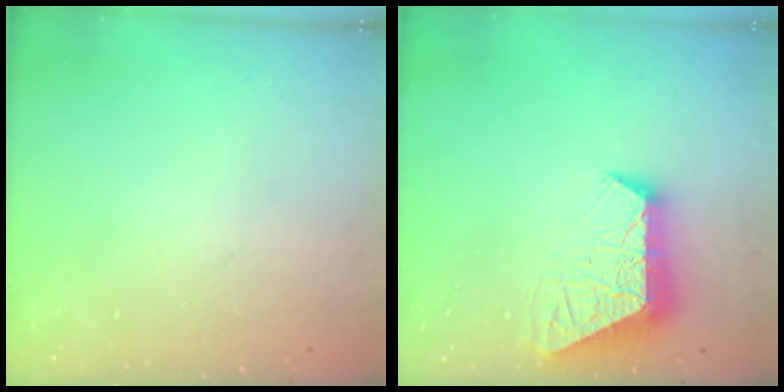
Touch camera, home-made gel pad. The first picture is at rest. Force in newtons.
{"total": 11.3, "press": 11.2, "slide": 1.0}